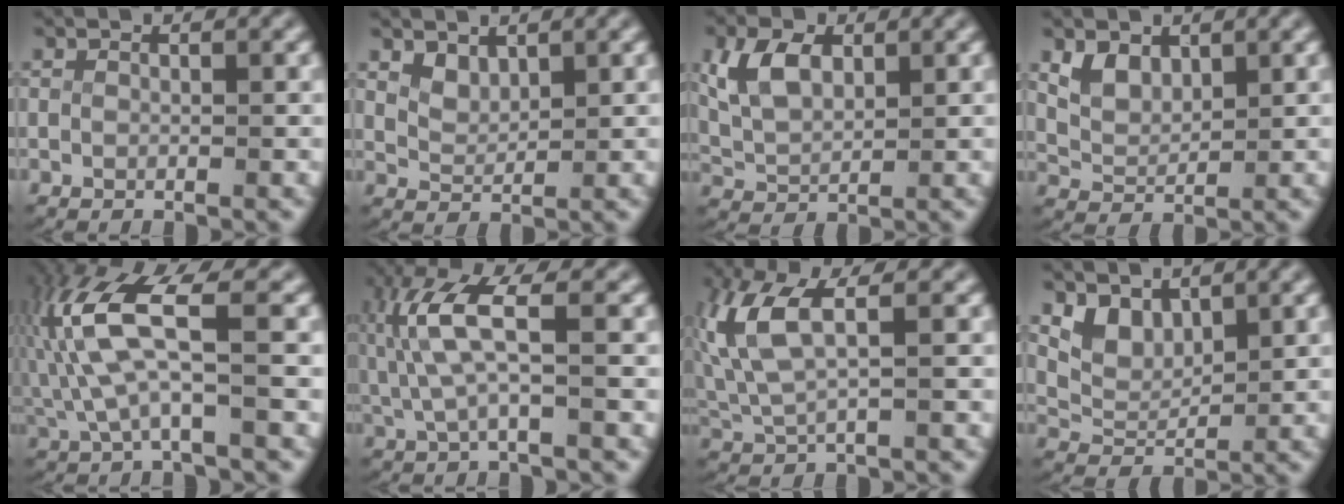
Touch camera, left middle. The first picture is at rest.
{"total": 1.9, "force": [1.4, 1.0, 0.7], "torque": [-0.028, -0.011, 0.033]}
{"total": 4.6, "force": [1.4, 3.1, 3.1], "torque": [-0.085, -0.010, 0.036]}
{"total": 2.9, "force": [1.4, 2.0, 1.5], "torque": [-0.051, -0.012, 0.034]}
{"total": 7.7, "force": [0.6, 3.4, 6.9], "torque": [-0.154, -0.006, 0.017]}
{"total": 5.1, "force": [0.5, 1.8, 4.8], "torque": [-0.107, 0.007, 0.010]}
{"total": 5.3, "force": [1.5, 2.6, 4.3], "torque": [-0.116, -0.003, 0.034]}
{"total": 4.1, "force": [2.0, 2.9, 2.0], "torque": [-0.057, -0.012, 0.041]}